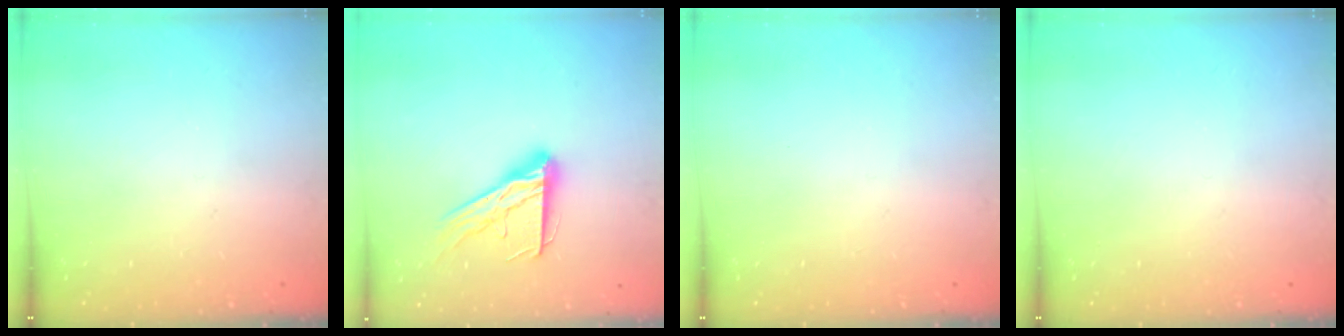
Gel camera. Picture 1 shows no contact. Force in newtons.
{"total": 14.8, "press": 14.8, "slide": 1.3}
{"total": 0.0}
{"total": 0.0}